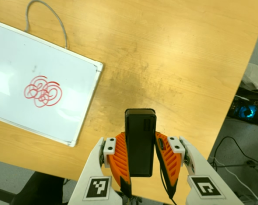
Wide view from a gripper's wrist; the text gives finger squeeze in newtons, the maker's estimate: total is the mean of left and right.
{"total": 3.9, "left": 2.3, "right": 5.4}